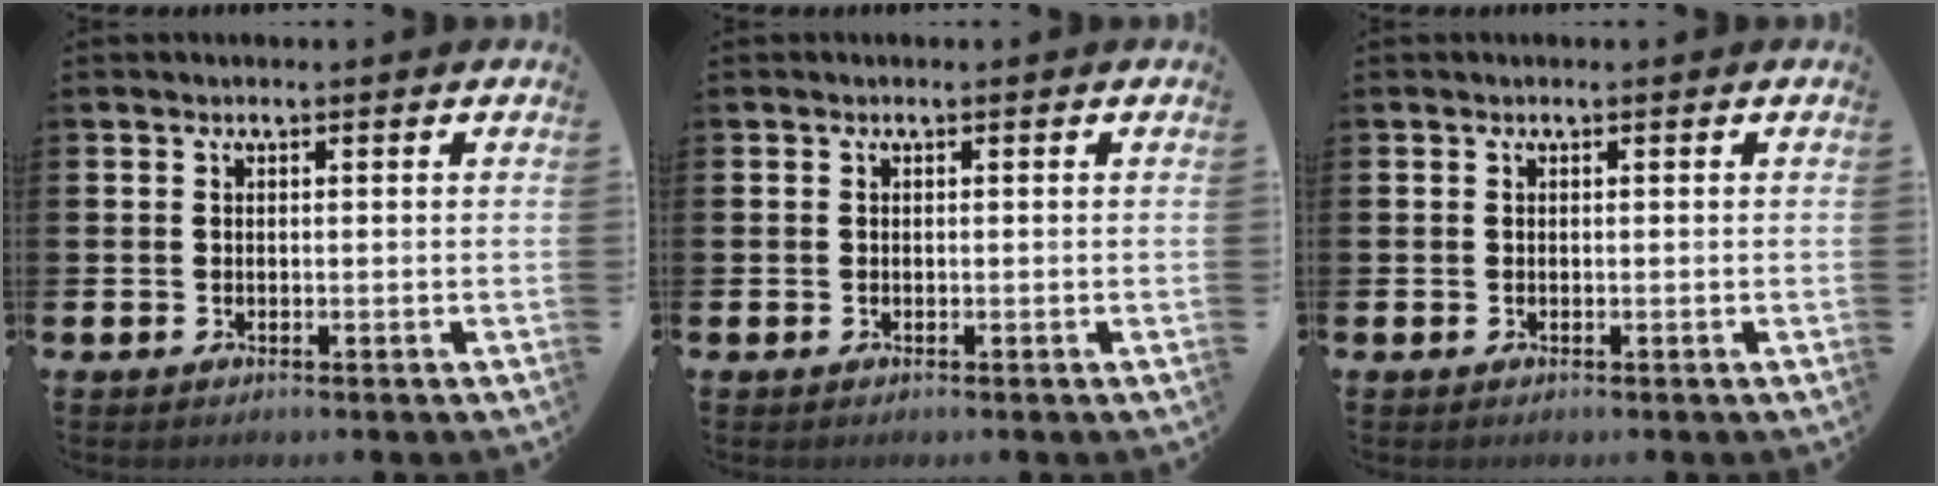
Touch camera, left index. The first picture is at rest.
{"total": 0.0}
{"total": 0.0}